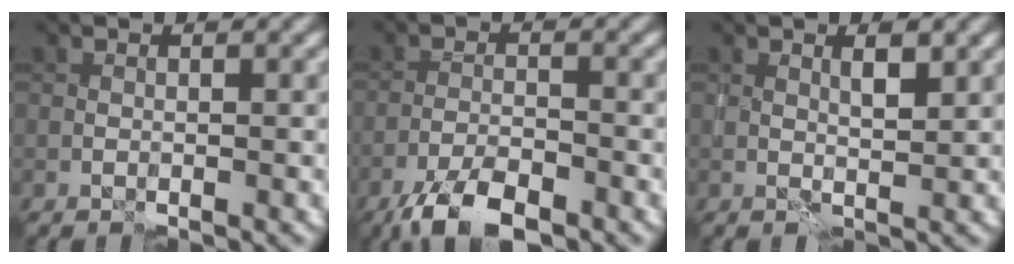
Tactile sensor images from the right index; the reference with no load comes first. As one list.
[{"total": 5.3, "force": [-4.0, 1.7, 3.1], "torque": [-0.052, -0.004, -0.078]}, {"total": 1.6, "force": [1.0, 0.3, 1.2], "torque": [-0.016, -0.003, 0.017]}]